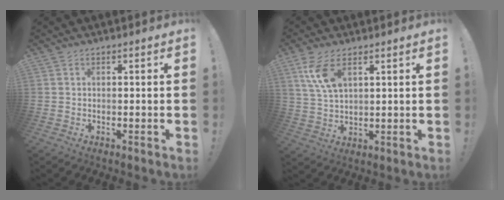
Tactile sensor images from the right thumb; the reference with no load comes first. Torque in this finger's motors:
{"motor_torque": [0.89, 0.97, 0.08, 0.19, 0.08]}